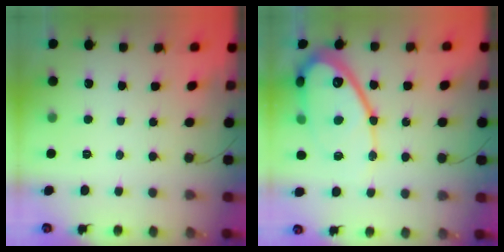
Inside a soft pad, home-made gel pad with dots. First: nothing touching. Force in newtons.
{"total": 18.6, "press": 18.5, "slide": 1.7}